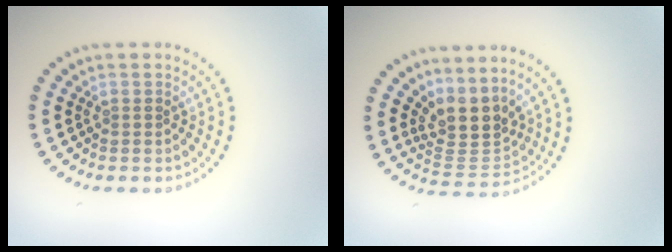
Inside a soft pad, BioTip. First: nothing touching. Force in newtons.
{"total": 3.9, "press": 2.8, "slide": 2.8}